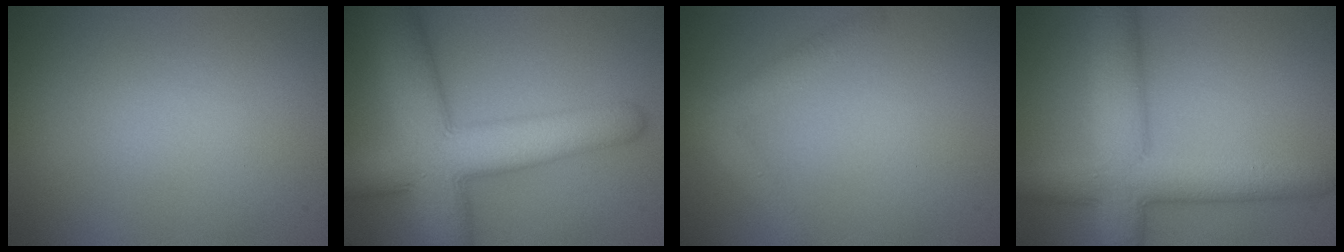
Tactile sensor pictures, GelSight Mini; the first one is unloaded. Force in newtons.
{"total": 10.4, "press": 10.4, "slide": 0.2}
{"total": 2.9, "press": 2.9, "slide": 0.1}
{"total": 7.7, "press": 7.7, "slide": 0.2}